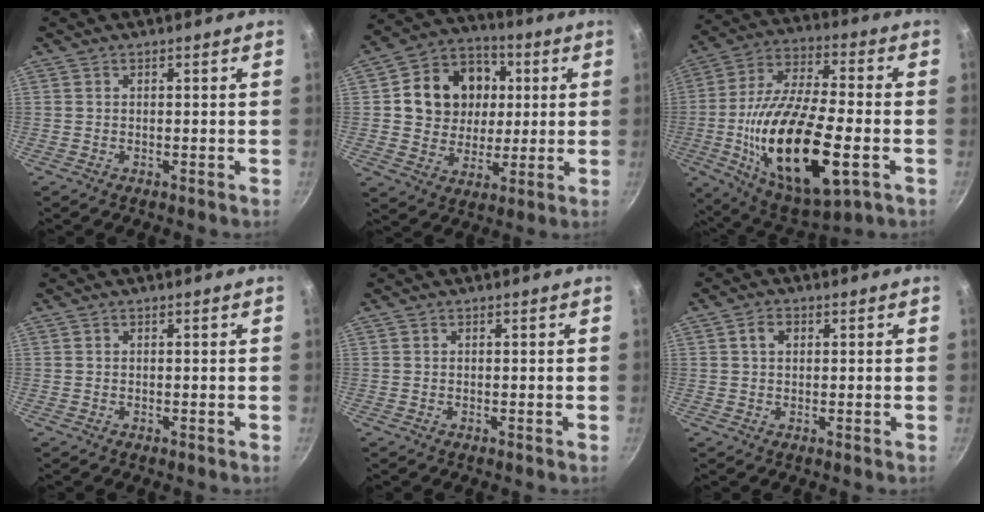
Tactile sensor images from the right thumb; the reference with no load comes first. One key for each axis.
{"total": 15.8, "fx": 2.7, "fy": 13.5, "fz": 7.8, "tx": -0.103, "ty": 0.014, "tz": 0.043}
{"total": 26.1, "fx": -6.1, "fy": 10.6, "fz": 23.1, "tx": -0.424, "ty": 0.016, "tz": -0.102}
{"total": 0.0}
{"total": 0.0}
{"total": 2.6, "fx": 0.7, "fy": 1.9, "fz": 1.6, "tx": -0.020, "ty": 0.004, "tz": 0.009}